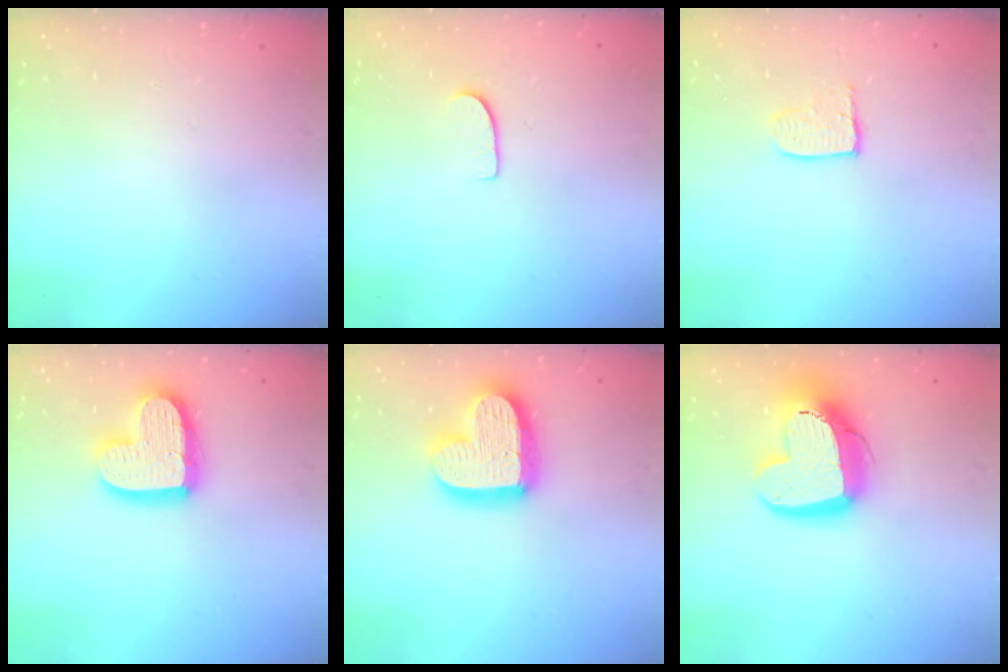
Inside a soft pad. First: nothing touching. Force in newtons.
{"total": 6.1, "press": 6.1, "slide": 0.5}
{"total": 5.0, "press": 5.0, "slide": 0.4}
{"total": 15.6, "press": 15.5, "slide": 1.3}
{"total": 18.6, "press": 18.6, "slide": 1.3}
{"total": 16.6, "press": 16.5, "slide": 1.6}